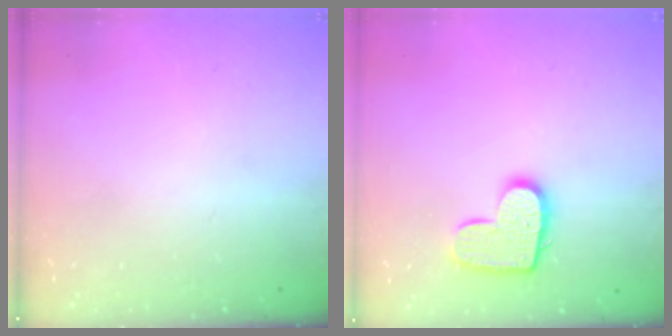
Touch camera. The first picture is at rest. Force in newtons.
{"total": 12.0, "press": 11.9, "slide": 0.6}